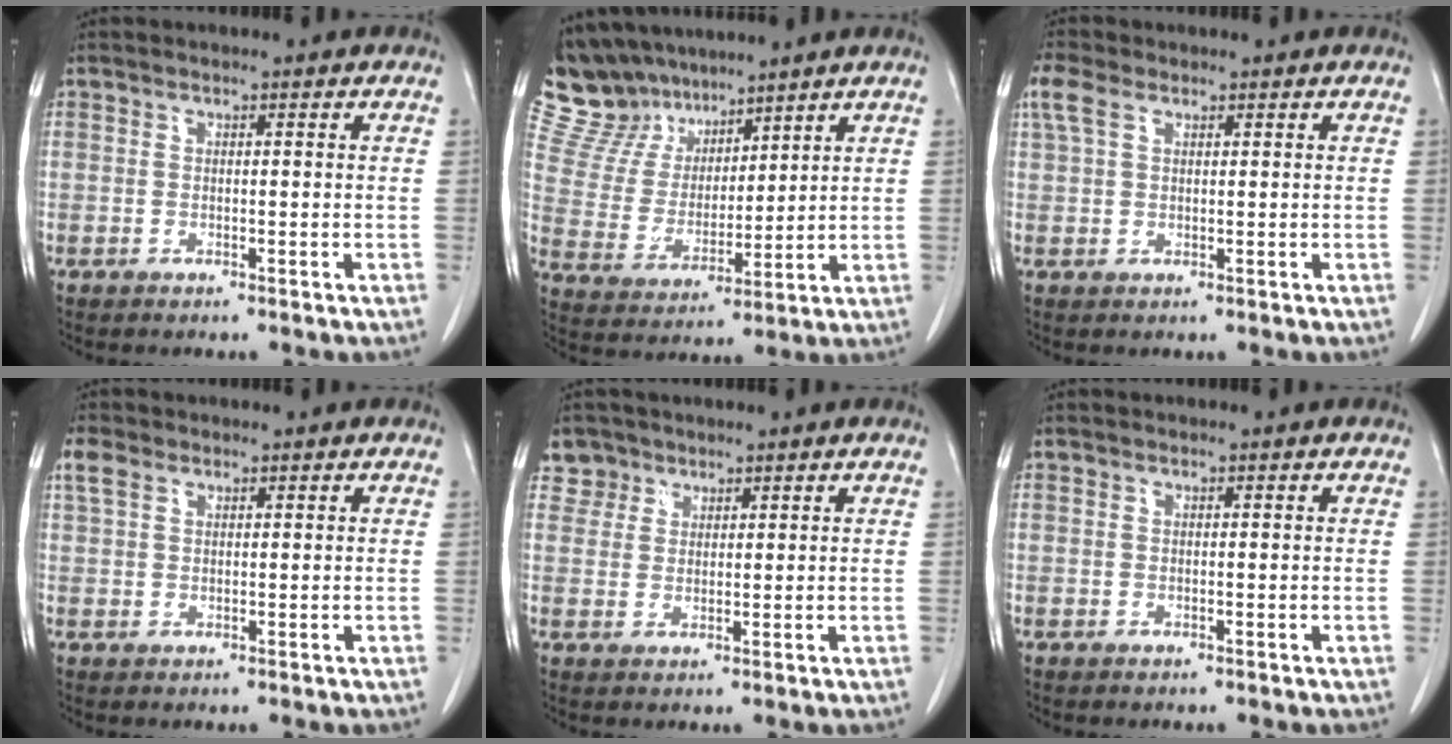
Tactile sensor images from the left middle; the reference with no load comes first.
{"total": 11.5, "force": [10.0, 5.2, 2.1], "torque": [-0.055, 0.024, 0.202]}
{"total": 3.3, "force": [1.8, 1.8, 2.1], "torque": [-0.059, 0.023, 0.043]}
{"total": 2.4, "force": [1.5, 1.4, 1.3], "torque": [-0.035, 0.015, 0.035]}
{"total": 3.2, "force": [2.2, 2.3, -0.5], "torque": [0.020, 0.002, 0.037]}
{"total": 0.0}